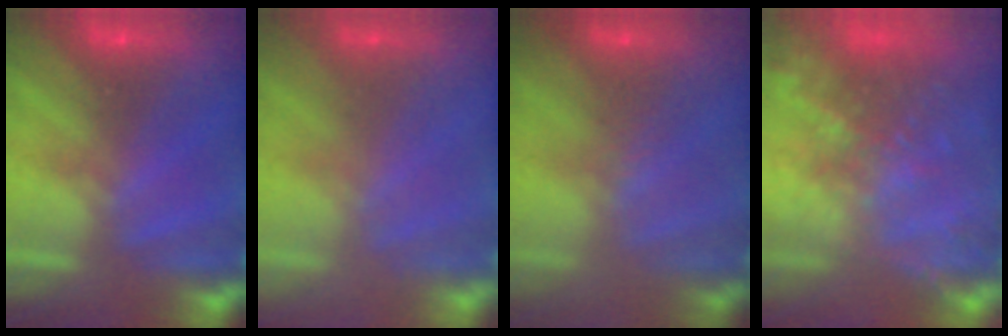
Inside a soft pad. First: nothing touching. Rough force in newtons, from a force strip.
{"total": 1.8}
{"total": 2.5}
{"total": 8.1}